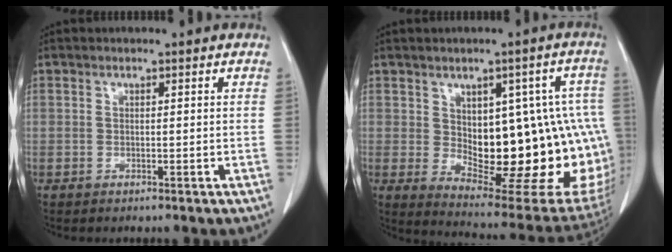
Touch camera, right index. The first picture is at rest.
{"total": 22.2, "force": [-0.7, 9.0, 20.3], "torque": [-0.181, 0.022, 0.023]}